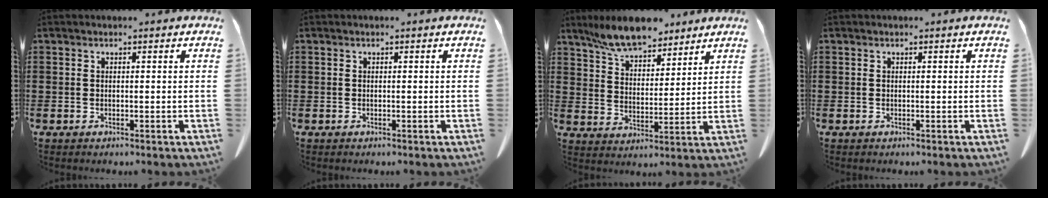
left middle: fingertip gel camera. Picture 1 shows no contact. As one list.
[{"total": 0.0}, {"total": 8.2, "force": [7.3, 2.2, 3.1], "torque": [-0.088, -0.016, 0.138]}, {"total": 0.0}]